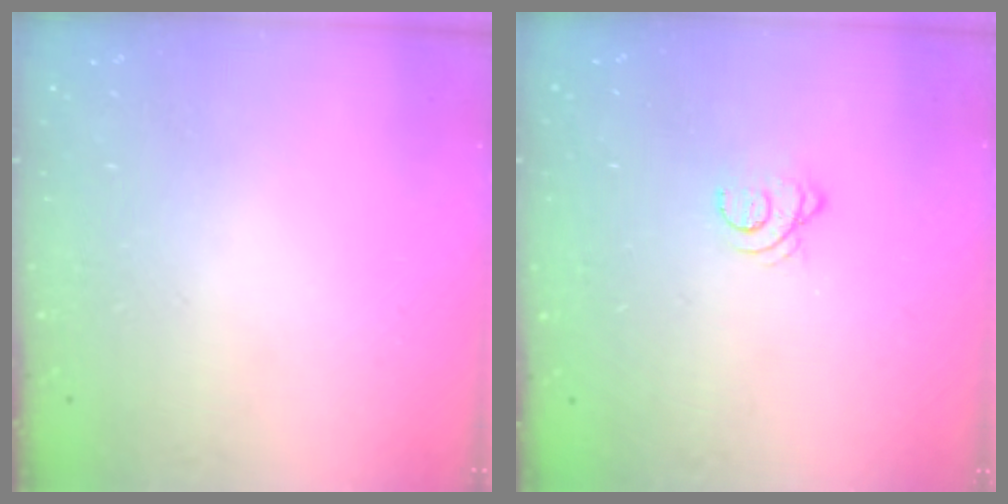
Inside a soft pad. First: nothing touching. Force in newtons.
{"total": 2.5, "press": 2.5, "slide": 0.3}